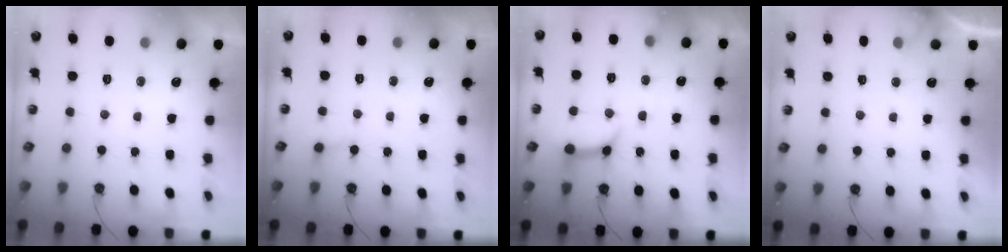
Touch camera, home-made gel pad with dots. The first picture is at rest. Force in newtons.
{"total": 2.3, "press": 2.3, "slide": 0.1}
{"total": 12.3, "press": 12.3, "slide": 1.3}
{"total": 3.4, "press": 3.4, "slide": 0.1}